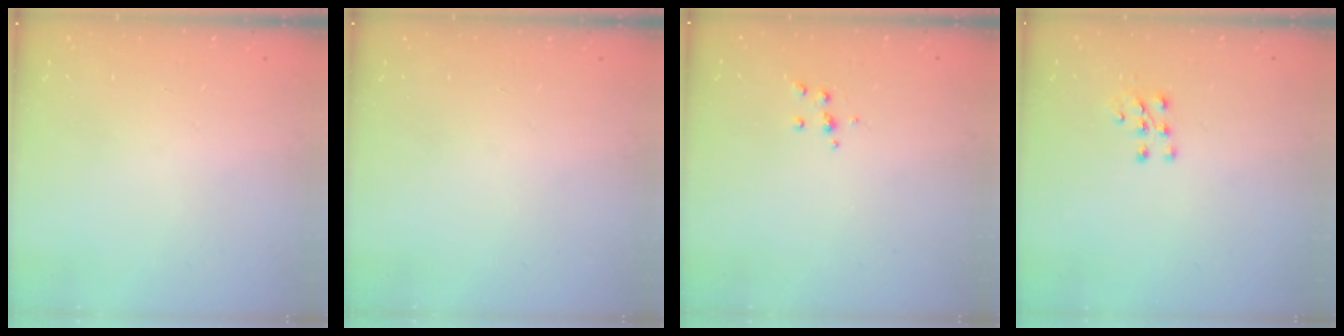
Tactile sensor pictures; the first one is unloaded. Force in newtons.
{"total": 0.0}
{"total": 4.0, "press": 3.9, "slide": 0.9}
{"total": 6.0, "press": 6.0, "slide": 0.5}